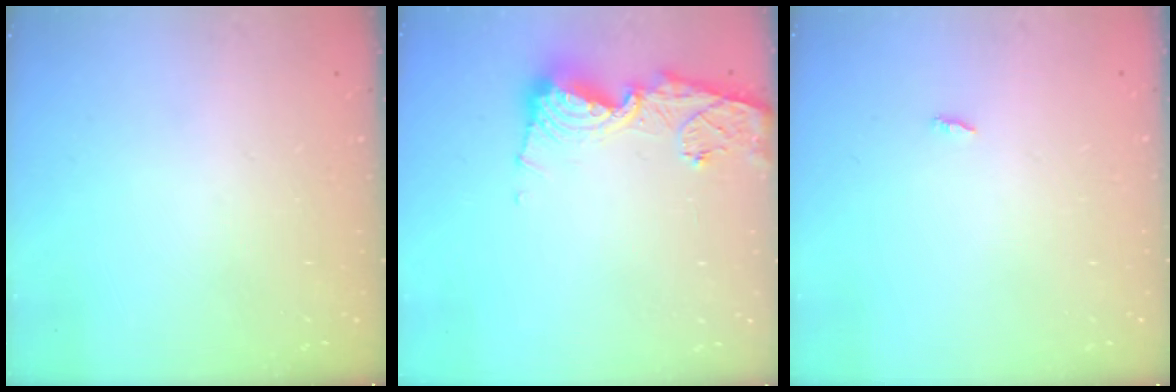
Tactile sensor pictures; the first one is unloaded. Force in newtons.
{"total": 11.2, "press": 11.2, "slide": 1.3}
{"total": 1.8, "press": 1.8, "slide": 0.2}